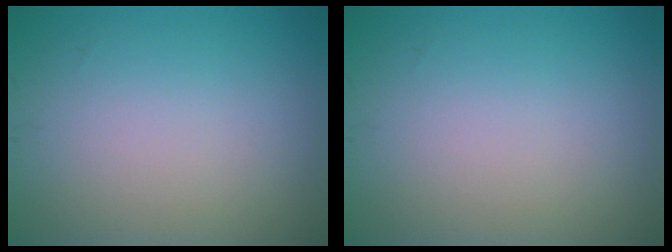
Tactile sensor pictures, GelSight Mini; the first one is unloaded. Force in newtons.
{"total": 0.0}